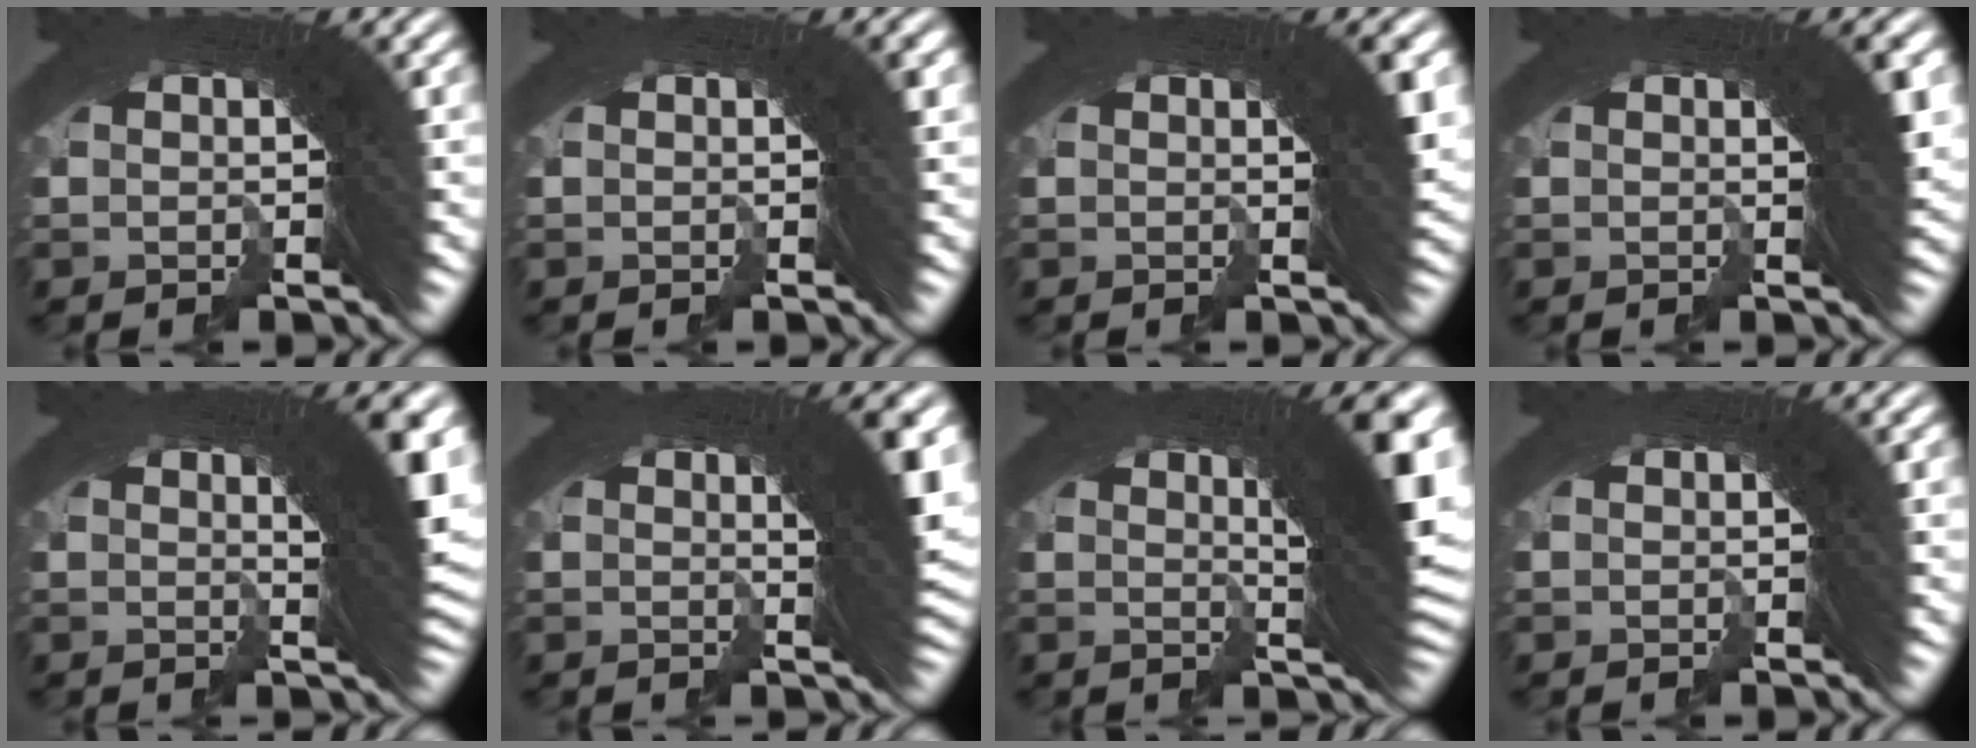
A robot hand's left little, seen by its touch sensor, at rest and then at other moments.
{"total": 0.7, "force": [0.2, 0.1, 0.7], "torque": [-0.007, 0.005, 0.000]}
{"total": 3.0, "force": [1.0, 0.2, 2.8], "torque": [-0.031, 0.004, 0.013]}
{"total": 2.7, "force": [0.9, 0.2, 2.5], "torque": [-0.029, 0.004, 0.012]}
{"total": 5.5, "force": [1.6, 0.9, 5.1], "torque": [-0.058, 0.007, 0.021]}
{"total": 4.9, "force": [1.5, 0.7, 4.6], "torque": [-0.048, 0.006, 0.019]}
{"total": 8.0, "force": [2.1, 1.7, 7.5], "torque": [-0.085, 0.013, 0.026]}
{"total": 0.0}